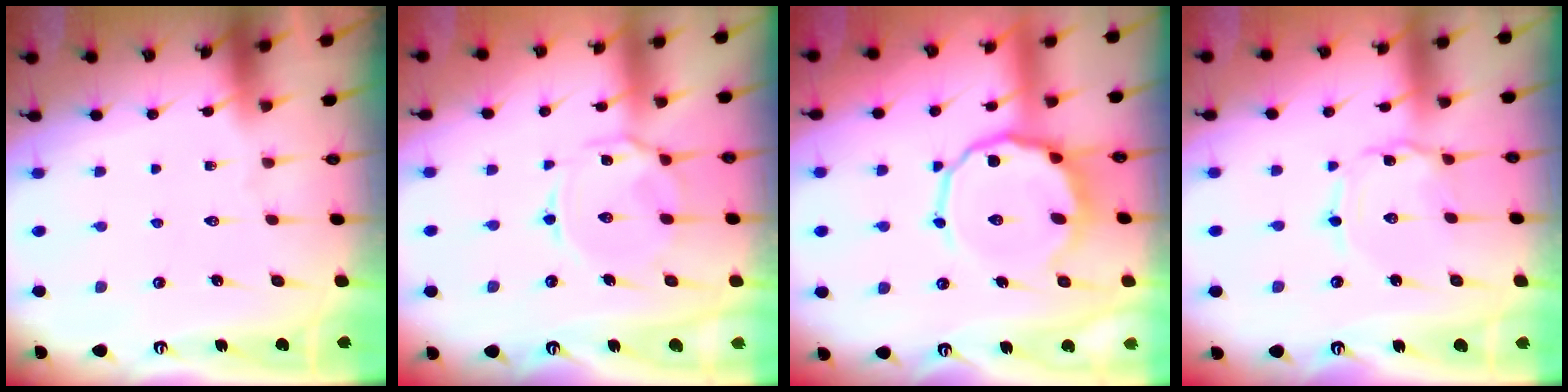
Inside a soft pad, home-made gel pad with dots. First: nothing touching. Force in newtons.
{"total": 8.7, "press": 8.6, "slide": 0.7}
{"total": 10.9, "press": 10.7, "slide": 2.3}
{"total": 0.8, "press": 0.8, "slide": 0.2}